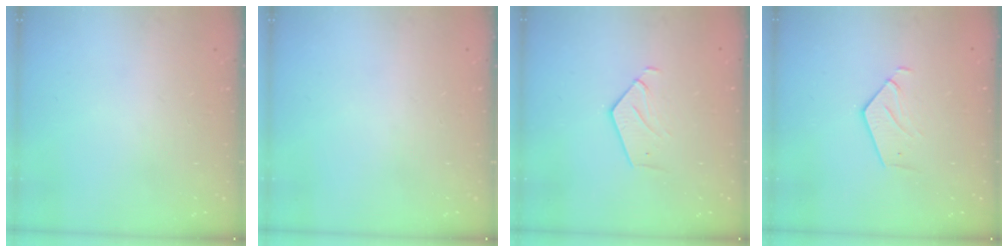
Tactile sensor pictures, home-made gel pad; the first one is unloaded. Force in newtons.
{"total": 0.0}
{"total": 2.8, "press": 2.8, "slide": 0.2}
{"total": 2.8, "press": 2.8, "slide": 0.2}